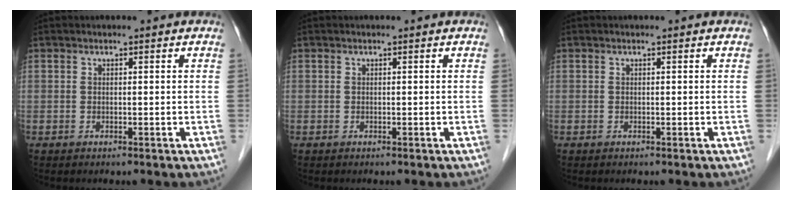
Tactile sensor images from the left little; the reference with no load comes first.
{"total": 0.0}
{"total": 0.0}